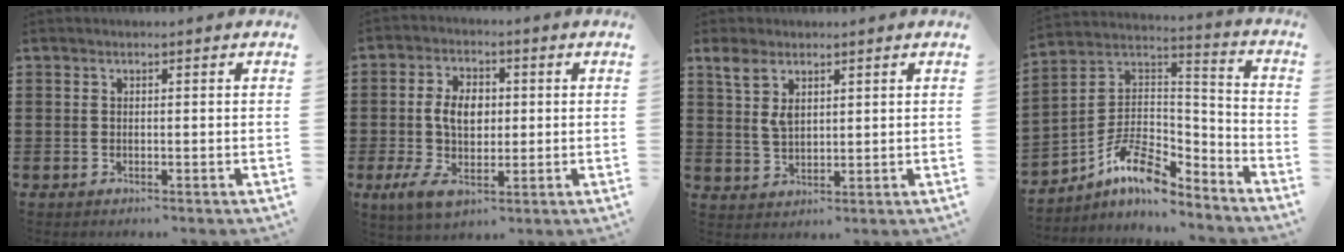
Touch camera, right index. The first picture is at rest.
{"total": 8.2, "force": [0.1, 5.3, 6.3], "torque": [-0.134, 0.007, -0.002]}
{"total": 4.5, "force": [2.4, 2.3, 3.0], "torque": [-0.068, 0.007, 0.043]}
{"total": 9.9, "force": [-6.4, 4.5, 6.0], "torque": [-0.129, 0.006, -0.126]}